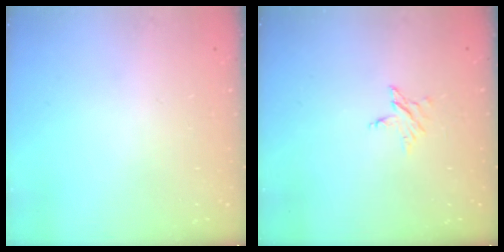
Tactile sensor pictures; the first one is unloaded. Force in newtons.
{"total": 2.7, "press": 2.7, "slide": 0.2}